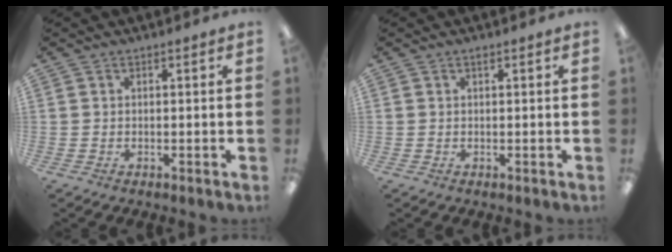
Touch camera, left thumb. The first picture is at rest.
{"total": 0.5, "force": [0.4, 0.1, 0.3], "torque": [-0.008, 0.004, 0.007]}